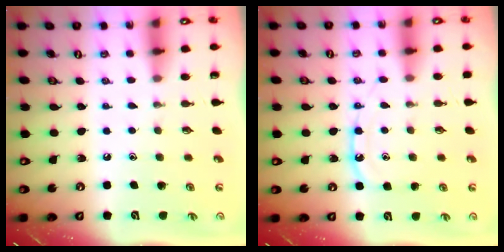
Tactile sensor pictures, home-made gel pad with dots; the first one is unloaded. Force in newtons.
{"total": 9.5, "press": 9.5, "slide": 1.1}